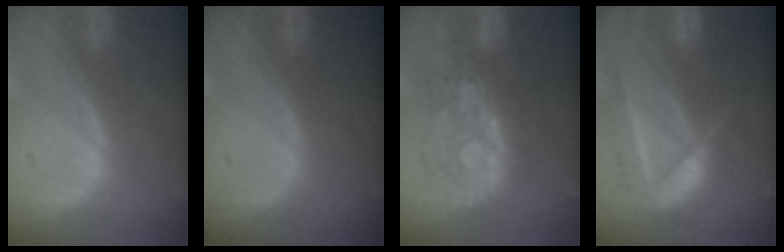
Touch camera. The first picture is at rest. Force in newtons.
{"total": 0.0}
{"total": 7.9, "press": 7.9, "slide": 0.0}
{"total": 8.2, "press": 7.8, "slide": 2.5}